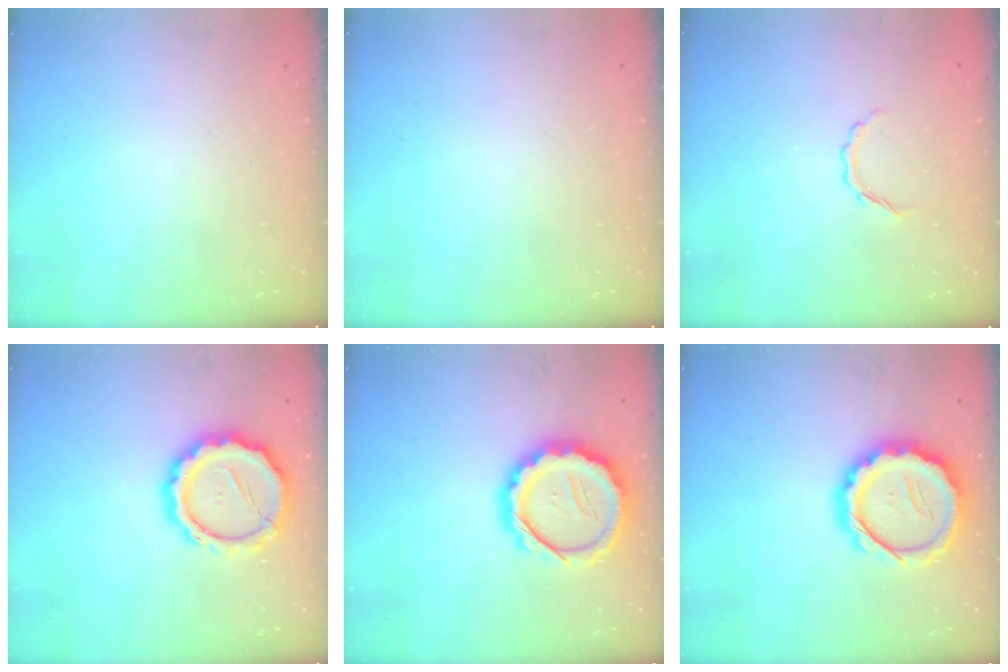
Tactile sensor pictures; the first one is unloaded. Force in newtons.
{"total": 0.0}
{"total": 3.7, "press": 3.6, "slide": 0.7}
{"total": 16.6, "press": 16.4, "slide": 3.0}
{"total": 15.1, "press": 14.8, "slide": 2.9}
{"total": 15.1, "press": 14.8, "slide": 2.9}